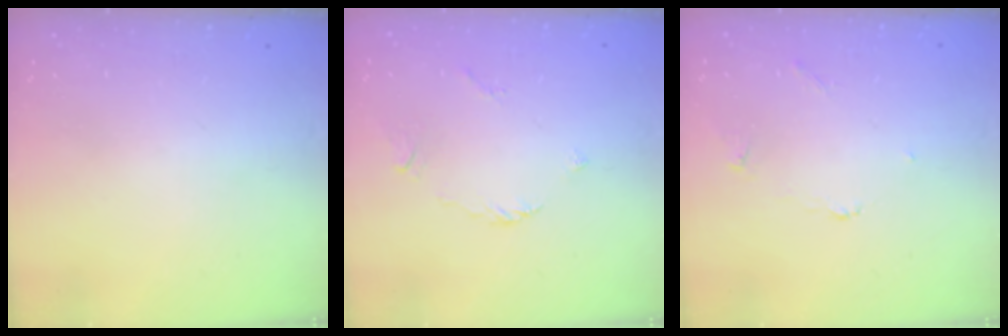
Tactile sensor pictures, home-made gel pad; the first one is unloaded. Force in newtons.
{"total": 2.6, "press": 2.6, "slide": 0.6}
{"total": 2.7, "press": 2.7, "slide": 0.3}